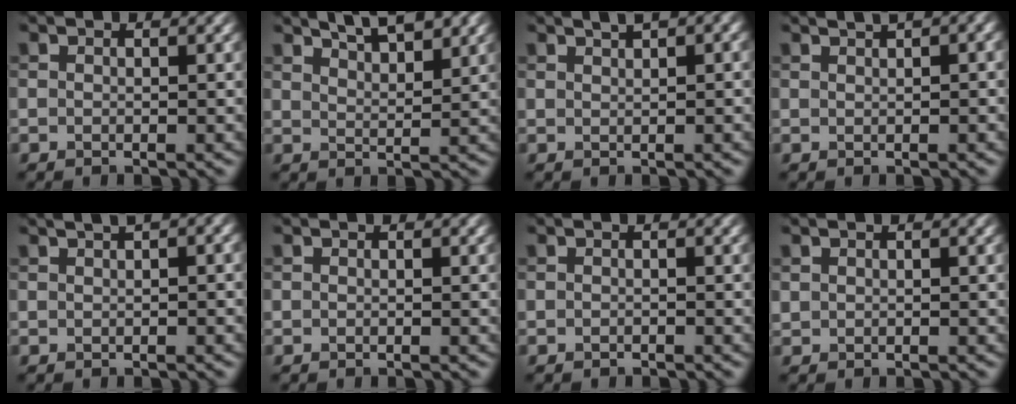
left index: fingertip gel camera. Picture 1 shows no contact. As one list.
[{"total": 5.7, "force": [4.4, 1.7, 3.3], "torque": [-0.028, 0.018, 0.046]}, {"total": 3.8, "force": [2.2, 1.3, 2.8], "torque": [-0.030, 0.019, 0.022]}, {"total": 4.3, "force": [2.4, 1.6, 3.1], "torque": [-0.037, 0.026, 0.019]}, {"total": 5.1, "force": [2.5, 2.1, 3.9], "torque": [-0.038, 0.032, 0.020]}, {"total": 0.0}, {"total": 0.0}, {"total": 0.6, "force": [0.4, 0.4, 0.0], "torque": [-0.001, -0.001, 0.011]}]